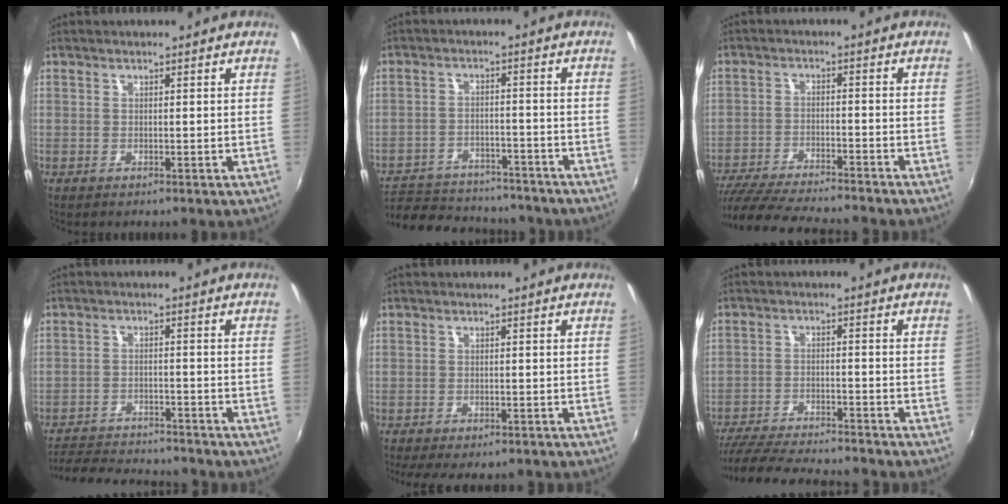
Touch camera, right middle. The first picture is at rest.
{"total": 20.8, "force": [-17.5, 7.5, 8.3], "torque": [-0.183, -0.004, -0.237]}
{"total": 17.0, "force": [-15.1, 1.5, 7.8], "torque": [-0.158, -0.028, -0.238]}
{"total": 15.8, "force": [-14.1, 3.7, 6.1], "torque": [-0.133, -0.009, -0.202]}
{"total": 6.9, "force": [-5.6, 2.0, 3.5], "torque": [-0.084, -0.023, -0.081]}
{"total": 18.3, "force": [-16.2, 2.5, 8.2], "torque": [-0.166, -0.026, -0.249]}